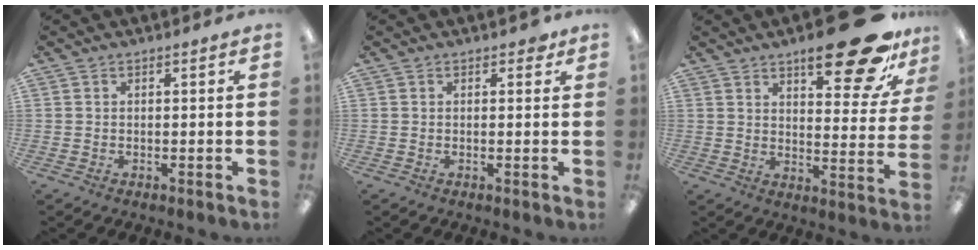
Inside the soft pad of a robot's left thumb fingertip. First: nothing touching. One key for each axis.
{"total": 1.5, "fx": 0.7, "fy": 0.9, "fz": 0.9, "tx": -0.004, "ty": -0.003, "tz": 0.009}
{"total": 21.0, "fx": 13.8, "fy": 6.8, "fz": 14.4, "tx": -0.188, "ty": -0.088, "tz": 0.220}